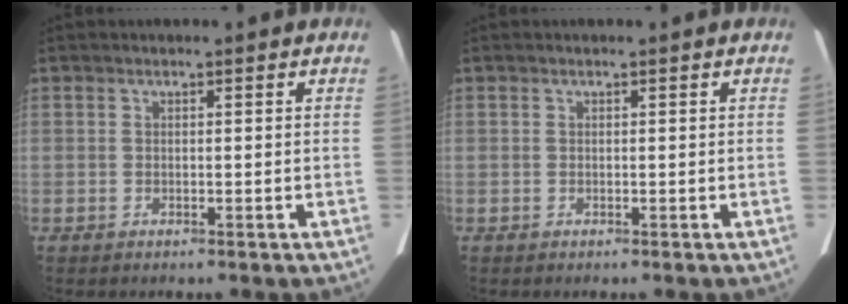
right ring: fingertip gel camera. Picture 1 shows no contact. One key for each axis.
{"total": 0.0}